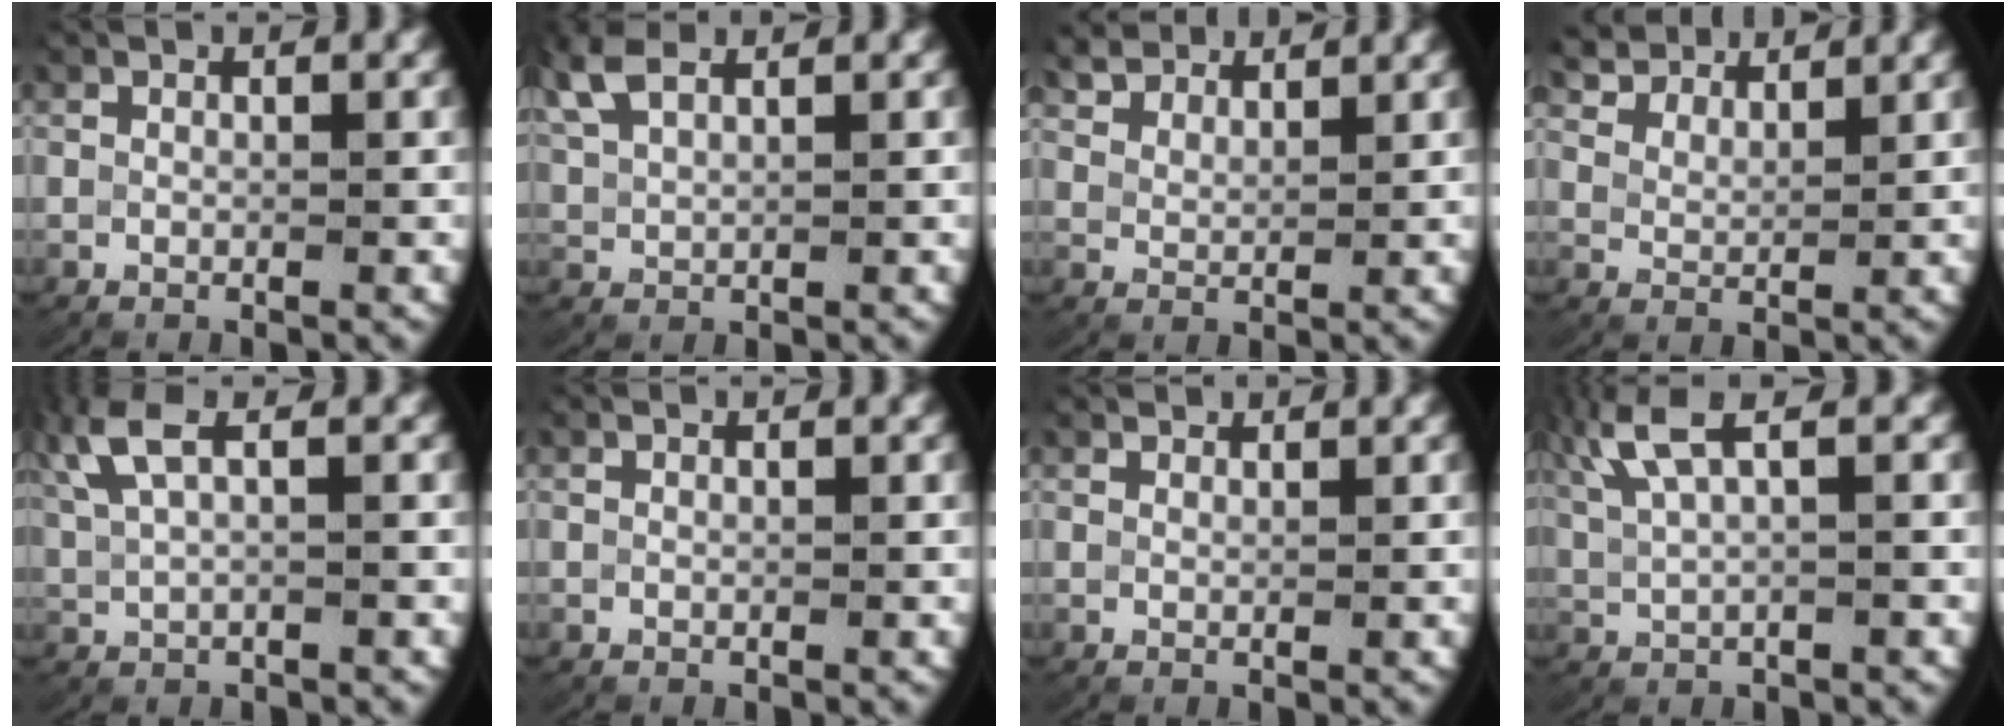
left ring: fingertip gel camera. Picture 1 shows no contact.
{"total": 2.8, "force": [2.1, 1.0, 1.5], "torque": [-0.052, 0.001, 0.049]}
{"total": 3.6, "force": [3.5, 0.5, 0.7], "torque": [-0.018, -0.002, 0.069]}
{"total": 4.7, "force": [4.4, 1.0, 1.1], "torque": [-0.028, 0.004, 0.079]}
{"total": 4.2, "force": [2.2, 1.6, 3.2], "torque": [-0.067, 0.013, 0.041]}
{"total": 0.0}
{"total": 1.2, "force": [1.2, -0.2, 0.2], "torque": [0.001, -0.002, 0.024]}
{"total": 5.0, "force": [2.6, 1.9, 3.8], "torque": [-0.073, 0.015, 0.046]}